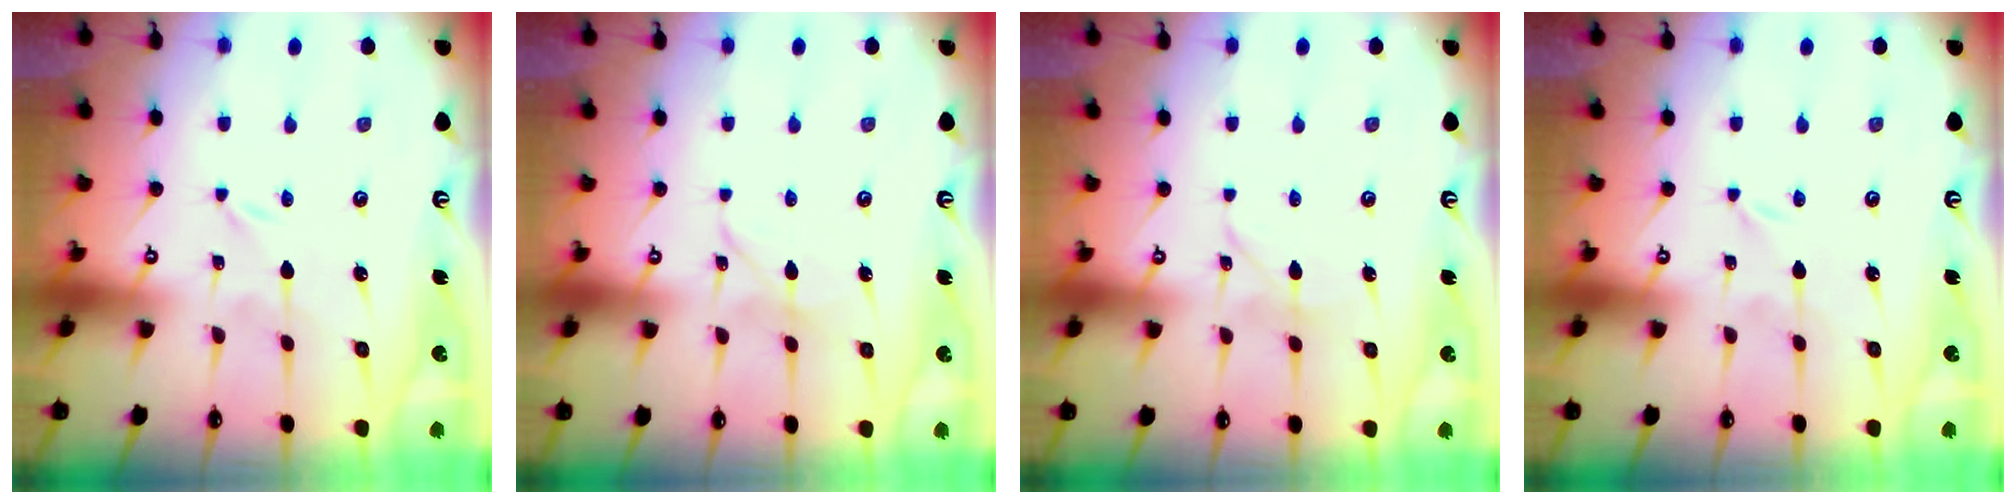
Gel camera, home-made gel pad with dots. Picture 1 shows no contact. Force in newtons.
{"total": 4.7, "press": 4.7, "slide": 0.2}
{"total": 2.8, "press": 2.8, "slide": 0.3}
{"total": 0.0}